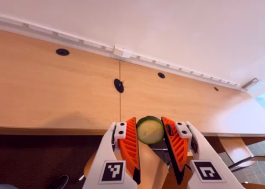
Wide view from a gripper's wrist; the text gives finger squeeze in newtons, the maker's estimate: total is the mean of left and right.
{"total": 8.5, "left": 8.4, "right": 8.6}